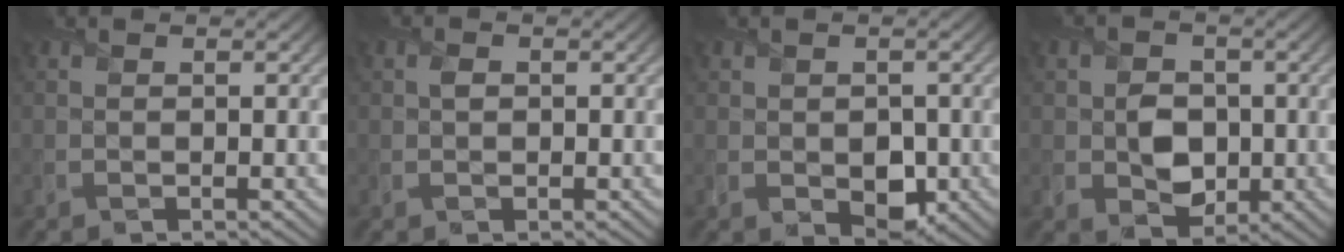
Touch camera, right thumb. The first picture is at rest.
{"total": 0.6, "force": [0.2, 0.5, 0.3], "torque": [-0.007, 0.002, 0.001]}
{"total": 3.2, "force": [-0.5, 2.4, 2.1], "torque": [-0.039, -0.018, -0.002]}
{"total": 4.5, "force": [-0.3, 3.8, 2.5], "torque": [-0.050, -0.005, -0.007]}